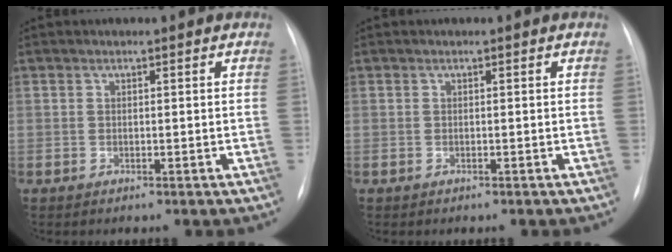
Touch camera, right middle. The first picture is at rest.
{"total": 0.0}